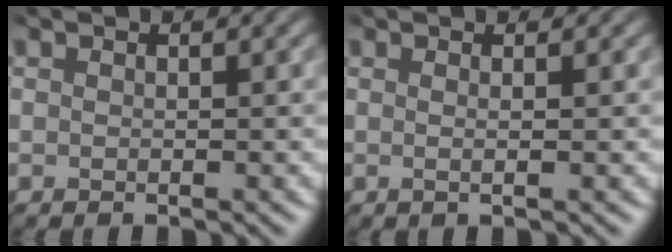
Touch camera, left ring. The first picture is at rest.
{"total": 2.6, "force": [1.1, 1.0, 2.1], "torque": [-0.010, 0.011, -0.012]}